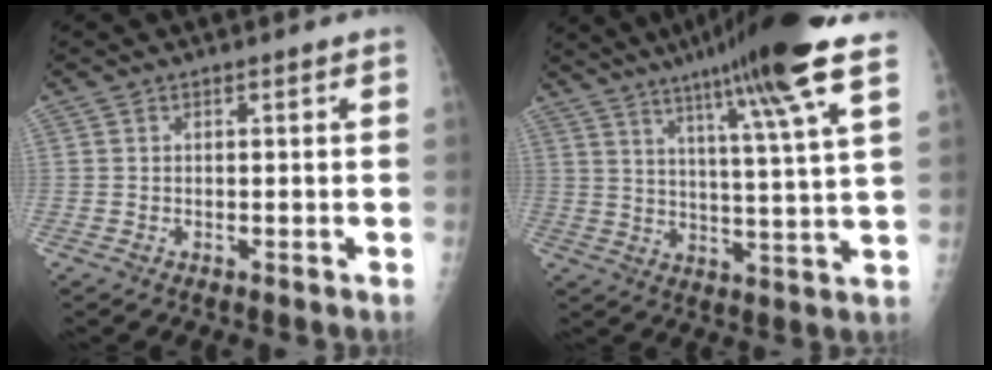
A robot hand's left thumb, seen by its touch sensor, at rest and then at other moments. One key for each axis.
{"total": 18.7, "fx": 12.0, "fy": -0.3, "fz": 14.3, "tx": -0.210, "ty": -0.042, "tz": 0.170}